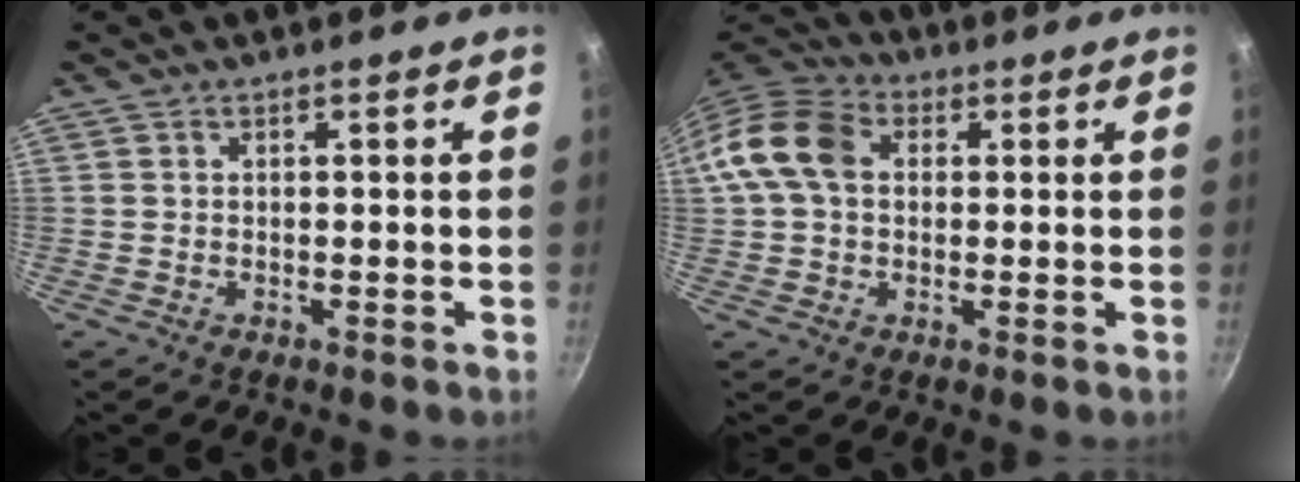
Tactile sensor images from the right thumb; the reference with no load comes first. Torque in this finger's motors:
{"motor_torque": [-0.58, 1.00, 0.23, -0.25, 0.14]}